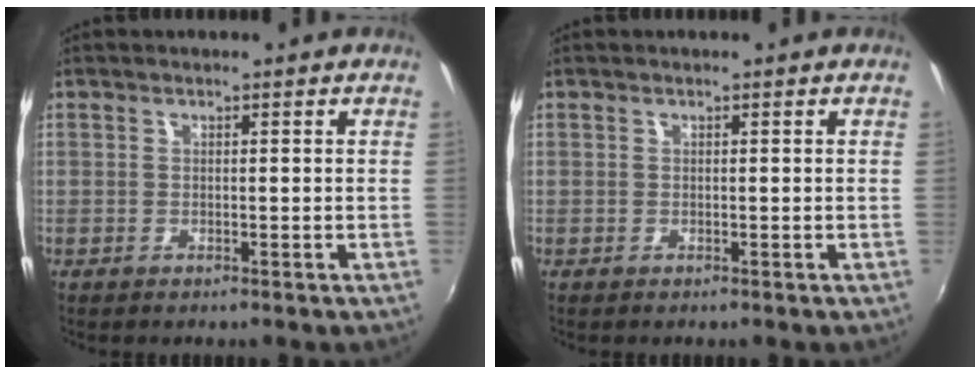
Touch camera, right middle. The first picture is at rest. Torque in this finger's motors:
{"motor_torque": [0.06, -0.02, 0.02, 0.00]}